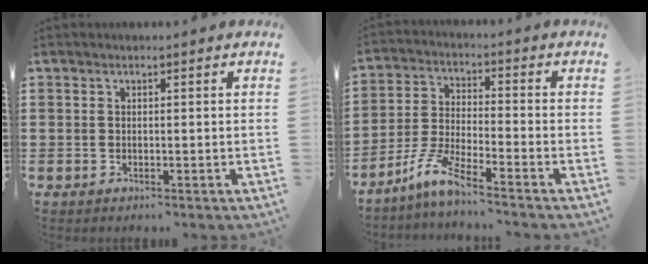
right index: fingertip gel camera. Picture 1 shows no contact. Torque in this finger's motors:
{"motor_torque": [-0.54, 0.66, 0.26, 0.11]}